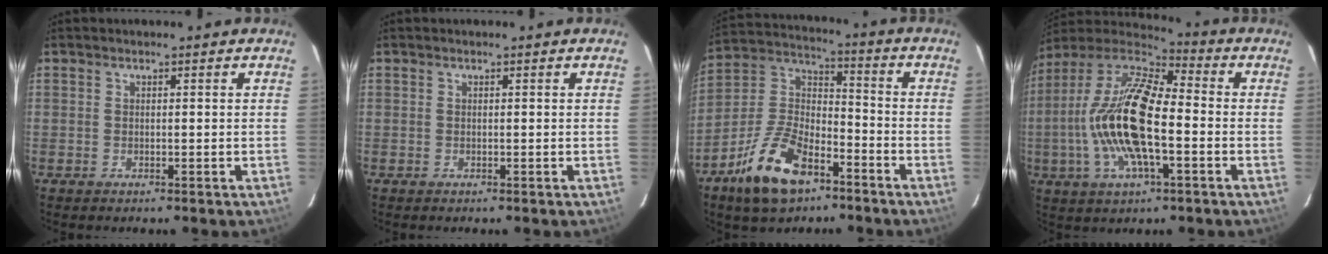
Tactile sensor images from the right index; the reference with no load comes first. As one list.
[{"total": 0.0}, {"total": 16.0, "force": [-9.2, 8.0, 10.3], "torque": [-0.220, 0.012, -0.168]}, {"total": 19.3, "force": [-3.2, 6.8, 17.8], "torque": [-0.352, -0.003, -0.072]}]